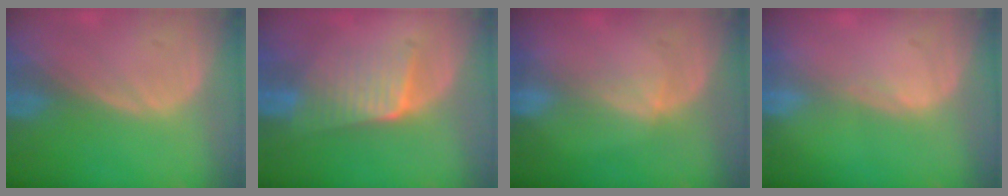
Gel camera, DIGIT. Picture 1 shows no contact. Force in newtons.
{"total": 6.8, "press": 5.9, "slide": 3.3}
{"total": 2.1, "press": 1.7, "slide": 1.2}
{"total": 0.6, "press": 0.5, "slide": 0.4}